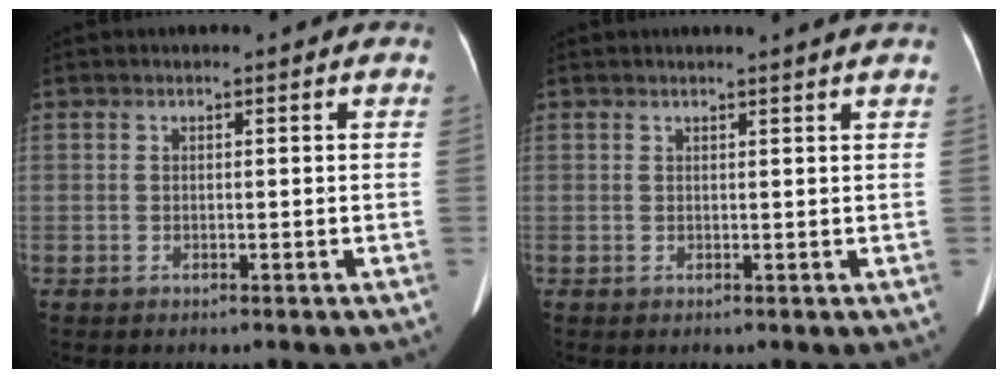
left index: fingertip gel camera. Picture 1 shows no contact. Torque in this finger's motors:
{"motor_torque": [0.31, -0.22, 0.08, 0.03]}